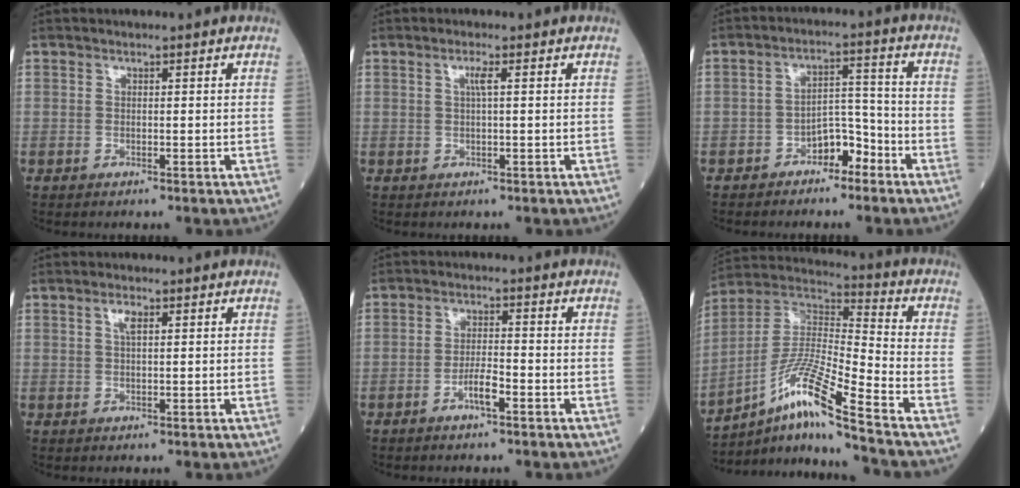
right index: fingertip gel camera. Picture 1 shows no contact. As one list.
[{"total": 1.5, "force": [0.4, -0.1, 1.4], "torque": [-0.029, 0.001, 0.005]}, {"total": 5.4, "force": [-3.7, 2.5, 3.1], "torque": [-0.046, 0.023, -0.062]}, {"total": 1.7, "force": [0.7, 0.4, 1.5], "torque": [-0.030, 0.002, 0.013]}, {"total": 3.4, "force": [-1.9, 0.5, 2.8], "torque": [-0.051, 0.003, -0.036]}, {"total": 13.9, "force": [-9.0, -0.7, 10.6], "torque": [-0.213, 0.003, -0.165]}]